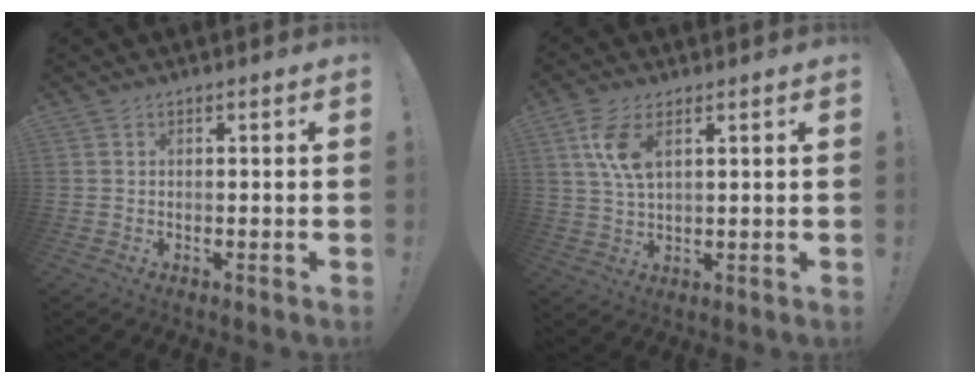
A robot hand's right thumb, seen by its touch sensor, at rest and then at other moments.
{"total": 8.2, "force": [3.5, 3.7, 6.4], "torque": [-0.133, -0.009, 0.062]}